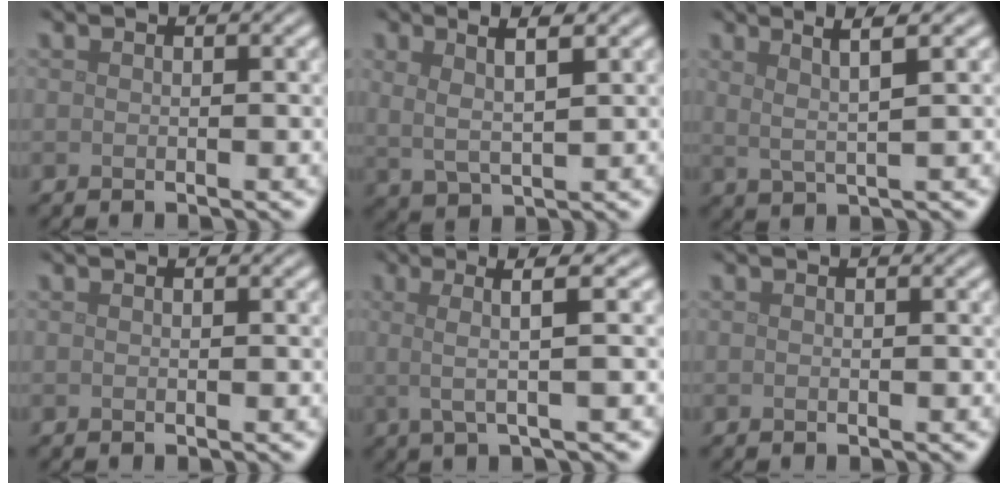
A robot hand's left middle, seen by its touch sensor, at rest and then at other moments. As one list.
[{"total": 3.5, "force": [1.7, 1.0, 2.9], "torque": [-0.061, -0.001, 0.033]}, {"total": 3.4, "force": [1.8, 0.5, 2.8], "torque": [-0.050, 0.003, 0.034]}, {"total": 0.0}, {"total": 4.3, "force": [0.8, 0.6, 4.2], "torque": [-0.074, 0.012, 0.012]}, {"total": 0.0}]